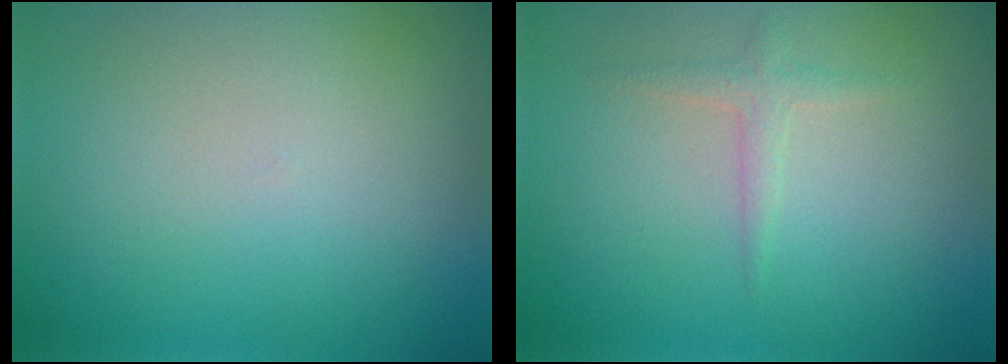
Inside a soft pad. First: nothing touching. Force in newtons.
{"total": 1.3, "press": 1.3, "slide": 0.0}